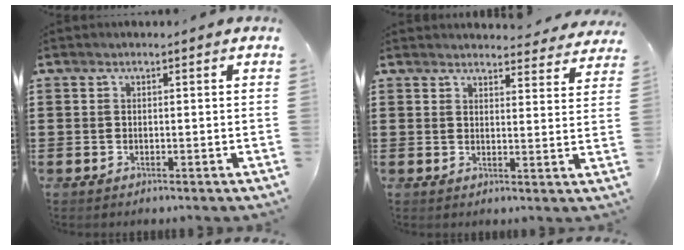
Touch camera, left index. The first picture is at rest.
{"total": 3.5, "force": [3.5, 0.4, 0.5], "torque": [-0.014, -0.017, 0.062]}